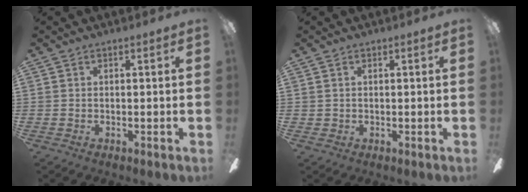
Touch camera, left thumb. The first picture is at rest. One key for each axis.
{"total": 0.9, "fx": 0.3, "fy": 0.8, "fz": 0.1, "tx": -0.004, "ty": 0.004, "tz": 0.005}